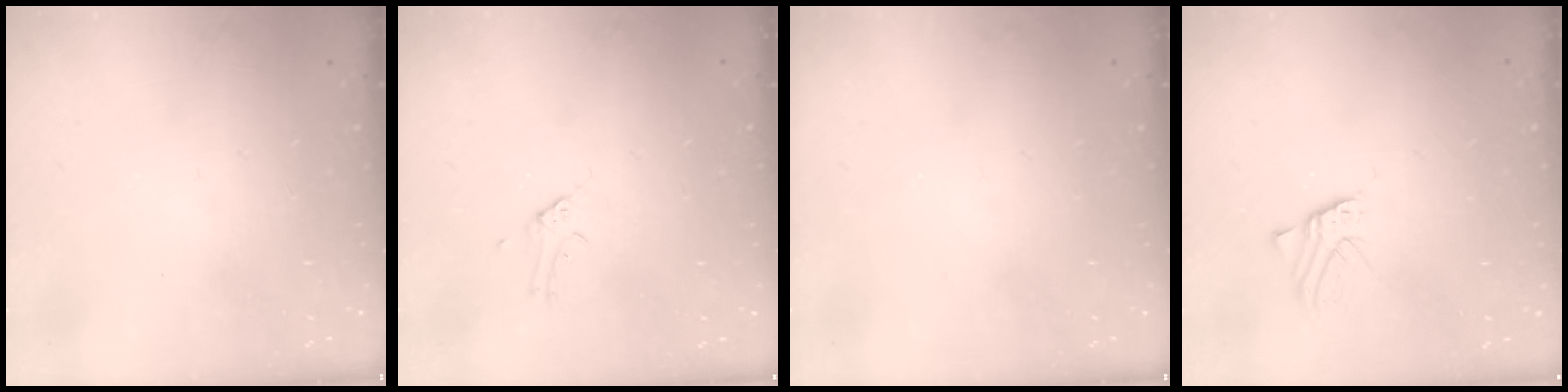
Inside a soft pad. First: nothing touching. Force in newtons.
{"total": 2.9, "press": 2.9, "slide": 0.3}
{"total": 0.0}
{"total": 1.1, "press": 1.1, "slide": 0.2}